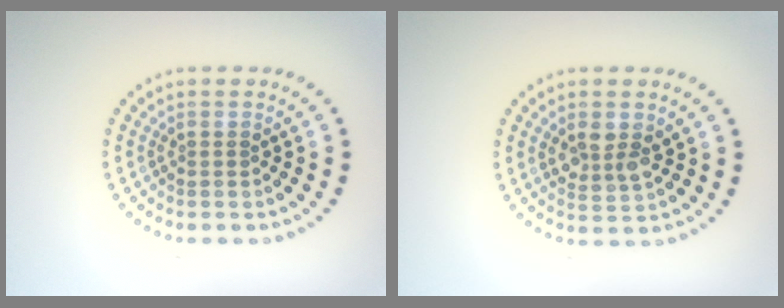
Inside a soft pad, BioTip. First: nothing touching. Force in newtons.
{"total": 2.7, "press": 2.6, "slide": 0.8}